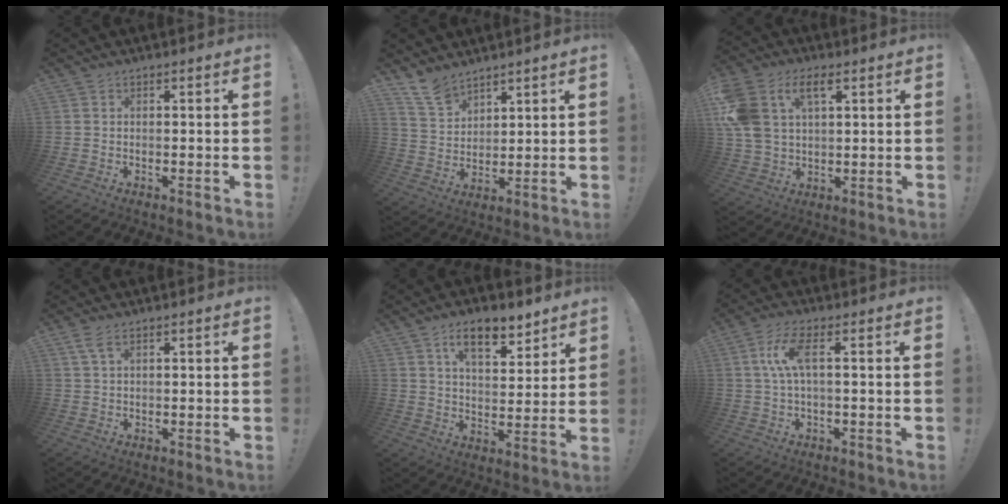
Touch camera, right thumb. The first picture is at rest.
{"total": 9.5, "force": [7.8, 4.7, 2.6], "torque": [-0.054, -0.056, 0.154]}
{"total": 12.0, "force": [5.0, 7.5, 7.9], "torque": [-0.173, -0.010, 0.093]}
{"total": 3.3, "force": [1.8, 1.4, 2.4], "torque": [-0.045, -0.004, 0.031]}
{"total": 11.2, "force": [7.3, 4.9, 6.9], "torque": [-0.096, -0.036, 0.129]}
{"total": 8.2, "force": [1.3, 2.2, 7.8], "torque": [-0.159, 0.003, 0.020]}